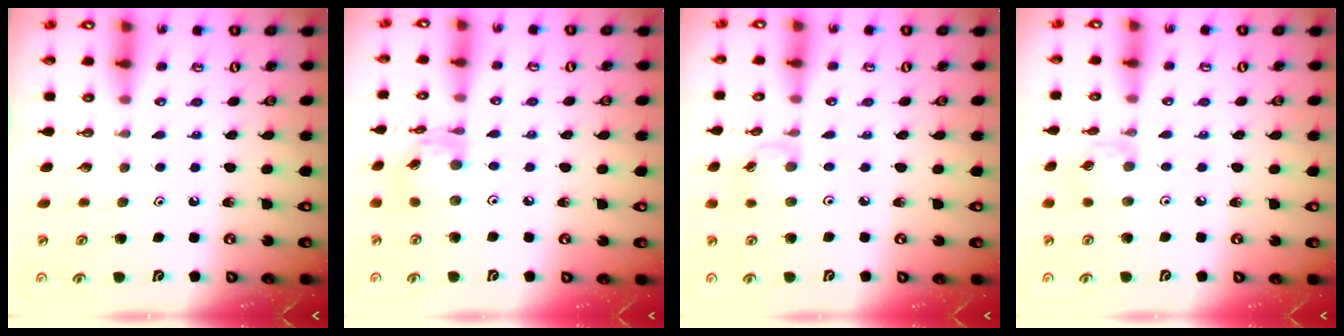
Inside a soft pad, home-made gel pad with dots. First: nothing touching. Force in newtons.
{"total": 11.2, "press": 11.2, "slide": 0.9}
{"total": 2.9, "press": 2.9, "slide": 0.4}
{"total": 4.6, "press": 4.6, "slide": 0.5}